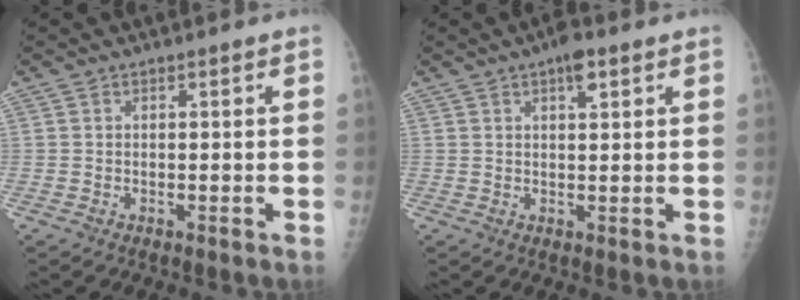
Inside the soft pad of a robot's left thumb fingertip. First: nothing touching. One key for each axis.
{"total": 3.8, "fx": 2.1, "fy": 1.4, "fz": 2.8, "tx": -0.035, "ty": -0.004, "tz": 0.029}